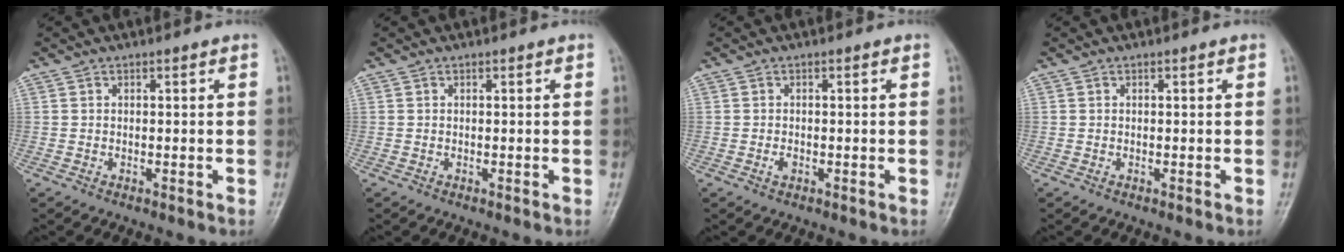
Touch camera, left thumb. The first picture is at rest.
{"total": 0.0}
{"total": 1.3, "force": [-0.4, 0.7, 1.0], "torque": [-0.017, 0.005, -0.007]}
{"total": 0.0}